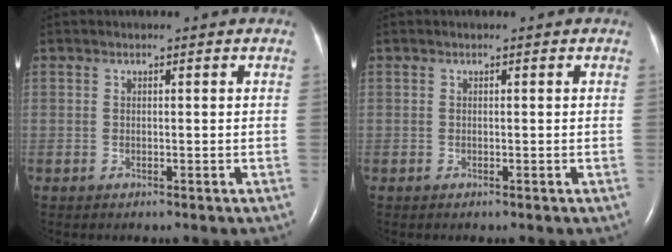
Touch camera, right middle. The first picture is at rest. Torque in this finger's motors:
{"motor_torque": [0.08, -0.14, 0.03, 0.01]}